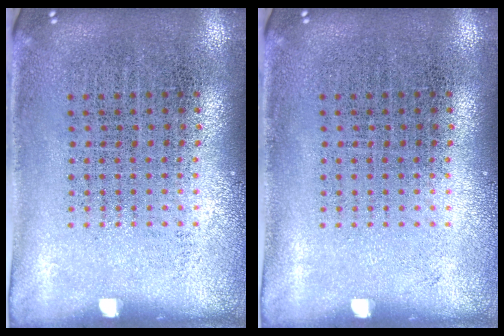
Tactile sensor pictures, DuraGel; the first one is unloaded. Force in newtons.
{"total": 0.0}